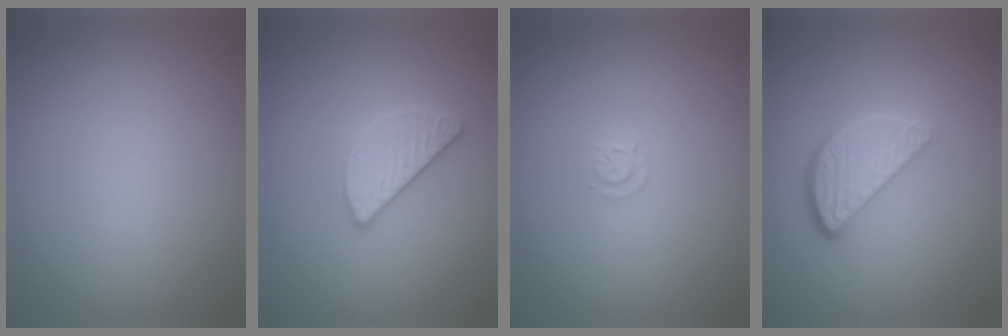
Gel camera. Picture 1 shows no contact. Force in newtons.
{"total": 2.6, "press": 2.5, "slide": 0.8}
{"total": 0.9, "press": 0.6, "slide": 0.6}
{"total": 4.0, "press": 3.2, "slide": 2.4}